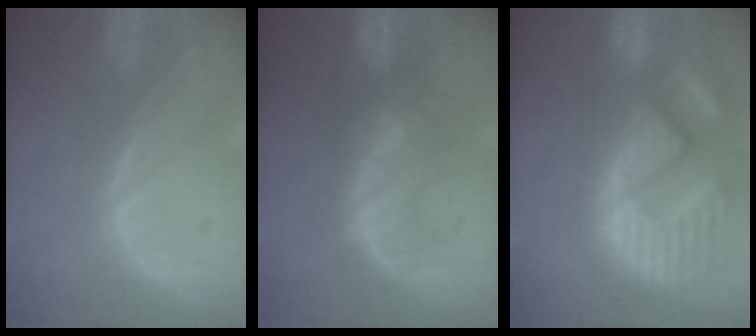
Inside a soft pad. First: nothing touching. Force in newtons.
{"total": 8.2, "press": 7.9, "slide": 2.2}
{"total": 14.4, "press": 12.2, "slide": 7.6}